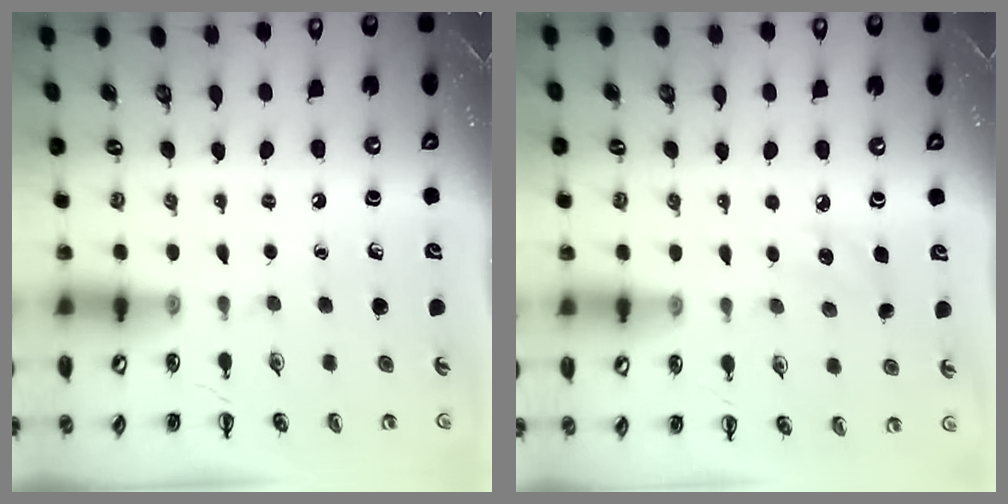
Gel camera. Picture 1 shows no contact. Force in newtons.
{"total": 6.6, "press": 6.3, "slide": 1.7}